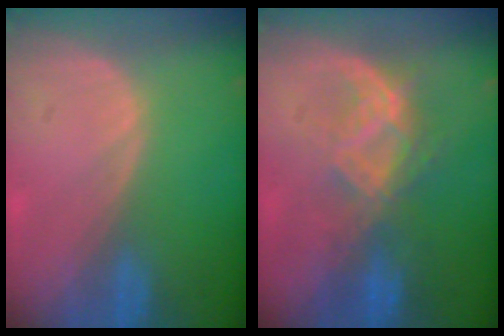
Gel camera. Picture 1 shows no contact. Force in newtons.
{"total": 7.0, "press": 6.8, "slide": 1.7}